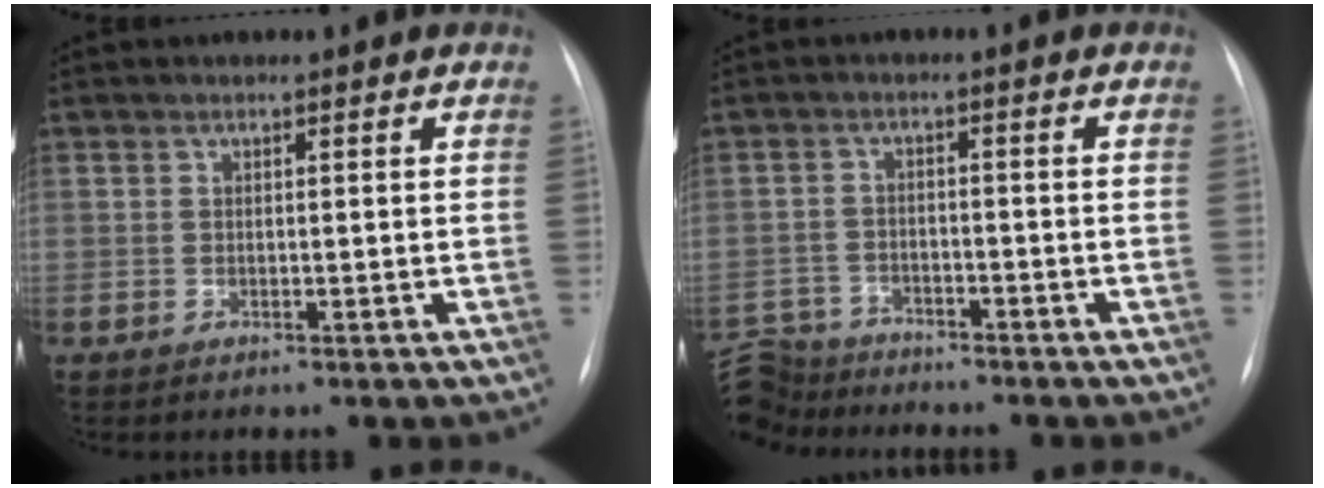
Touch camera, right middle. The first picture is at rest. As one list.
[{"total": 8.2, "force": [-7.8, 2.7, -0.1], "torque": [-0.008, 0.008, -0.144]}]